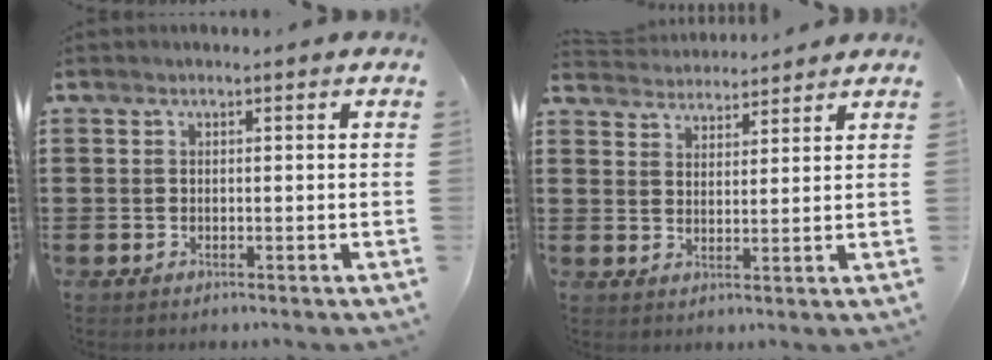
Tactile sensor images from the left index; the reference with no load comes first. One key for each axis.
{"total": 3.9, "fx": 3.9, "fy": 0.4, "fz": -0.1, "tx": -0.013, "ty": -0.014, "tz": 0.072}